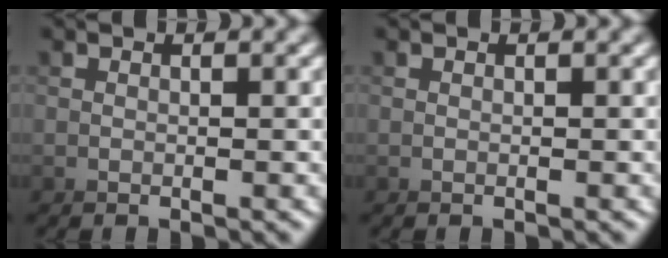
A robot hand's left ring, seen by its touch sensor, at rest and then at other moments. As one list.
[{"total": 0.0}]